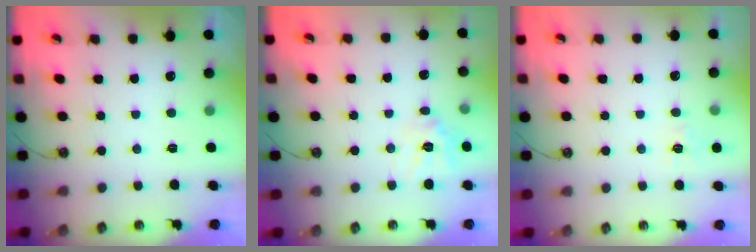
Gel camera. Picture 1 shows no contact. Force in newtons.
{"total": 10.7, "press": 10.7, "slide": 1.2}
{"total": 5.8, "press": 5.8, "slide": 0.6}